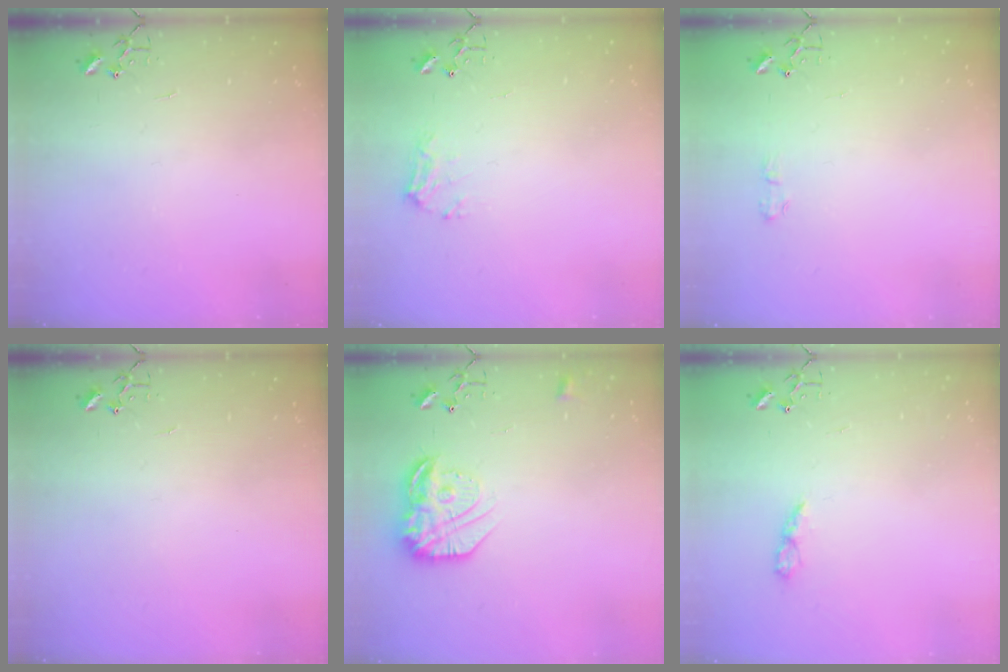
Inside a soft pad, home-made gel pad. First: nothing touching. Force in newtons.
{"total": 9.0, "press": 8.9, "slide": 0.9}
{"total": 4.2, "press": 4.2, "slide": 0.5}
{"total": 0.0}
{"total": 18.3, "press": 18.2, "slide": 1.3}
{"total": 5.8, "press": 5.7, "slide": 0.6}